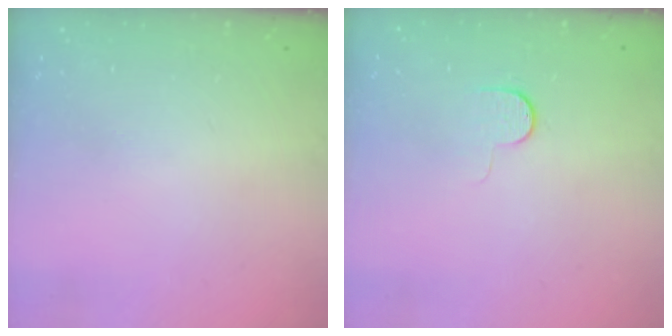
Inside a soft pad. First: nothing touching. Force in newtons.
{"total": 5.0, "press": 5.0, "slide": 0.5}